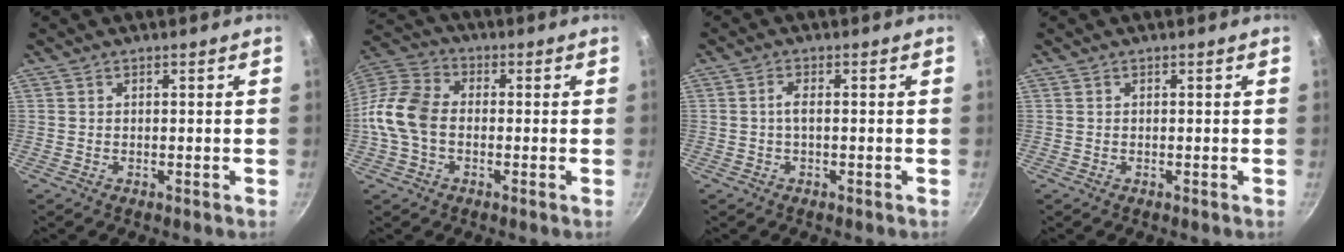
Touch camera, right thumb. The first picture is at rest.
{"total": 11.1, "force": [-1.6, 7.8, 7.7], "torque": [-0.140, 0.030, -0.051]}
{"total": 1.8, "force": [-0.2, 0.8, 1.6], "torque": [-0.038, 0.007, -0.007]}
{"total": 0.0}